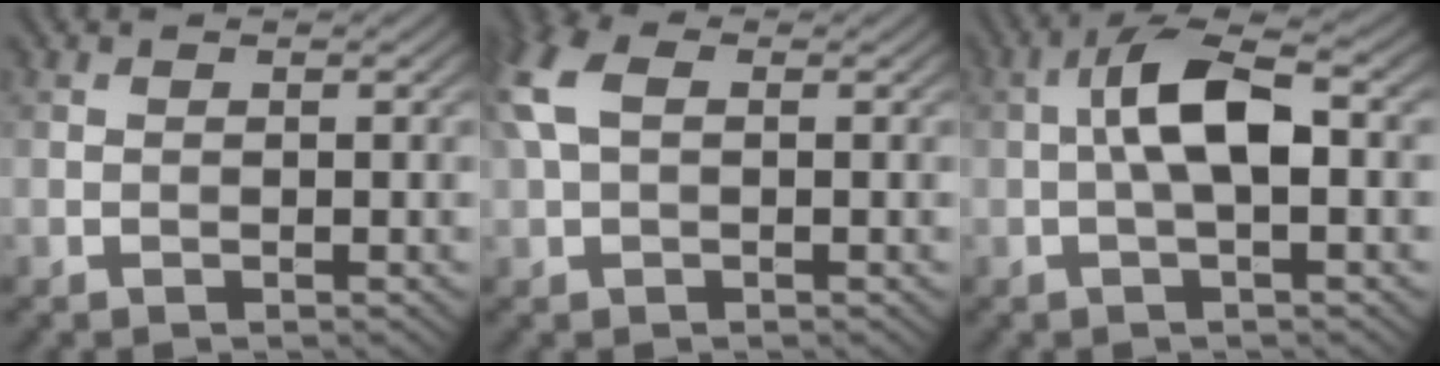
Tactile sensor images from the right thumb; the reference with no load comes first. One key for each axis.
{"total": 6.1, "fx": 1.4, "fy": 3.5, "fz": 4.8, "tx": -0.132, "ty": 0.019, "tz": 0.021}
{"total": 6.9, "fx": 0.0, "fy": 2.4, "fz": 6.5, "tx": -0.125, "ty": 0.019, "tz": -0.008}